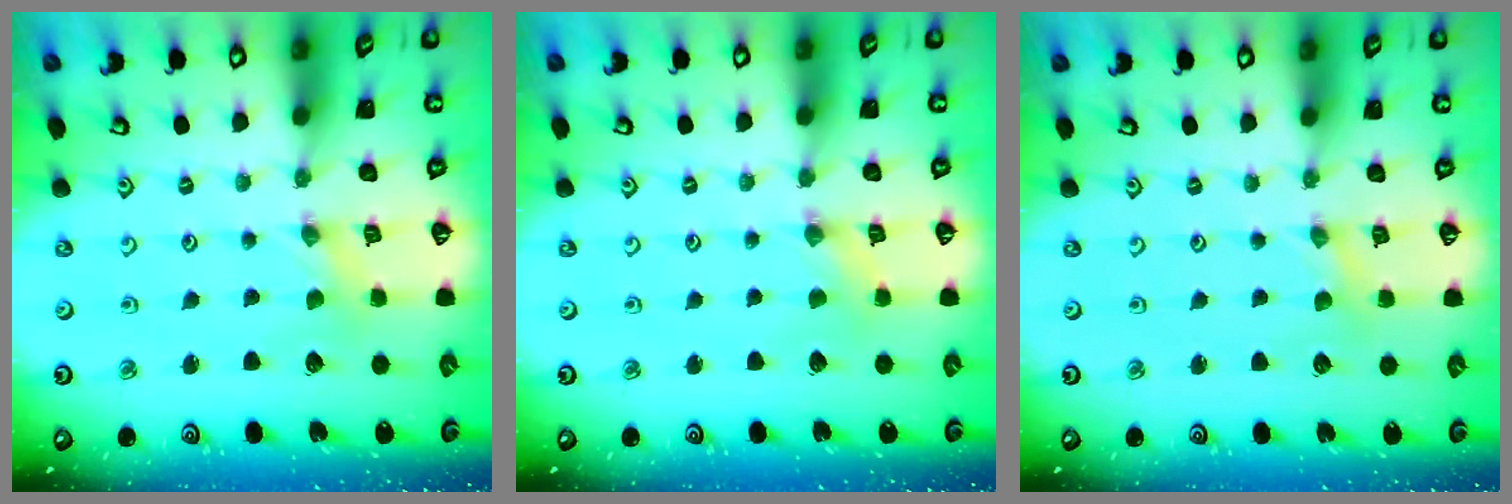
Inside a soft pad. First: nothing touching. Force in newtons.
{"total": 1.6, "press": 1.5, "slide": 0.2}
{"total": 0.6, "press": 0.5, "slide": 0.1}